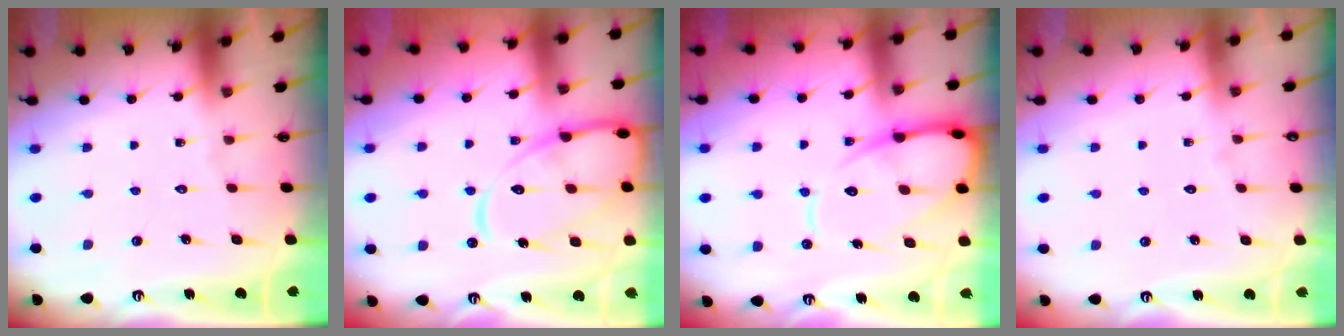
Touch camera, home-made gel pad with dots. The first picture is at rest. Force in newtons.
{"total": 14.7, "press": 14.7, "slide": 1.4}
{"total": 13.5, "press": 13.4, "slide": 1.3}
{"total": 2.6, "press": 2.6, "slide": 0.2}